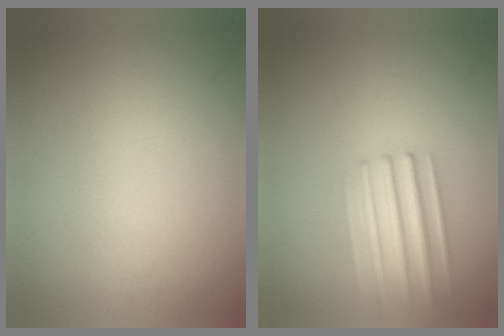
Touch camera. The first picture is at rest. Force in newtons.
{"total": 3.6}